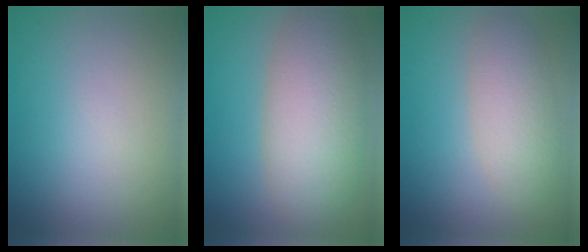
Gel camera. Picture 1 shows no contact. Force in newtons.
{"total": 7.3, "press": 7.3, "slide": 0.2}
{"total": 3.7, "press": 3.7, "slide": 0.0}